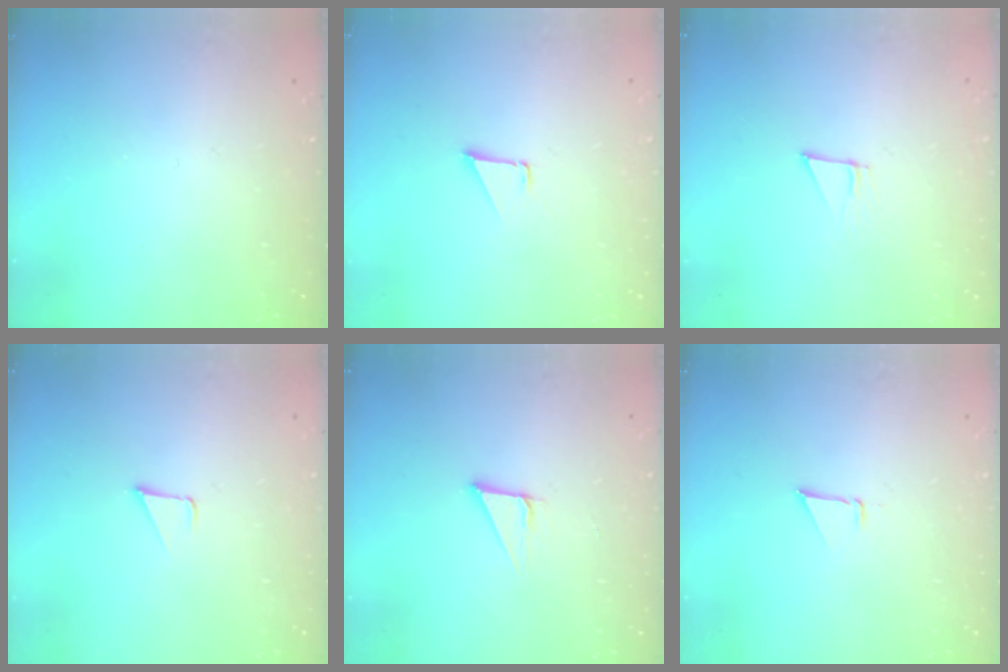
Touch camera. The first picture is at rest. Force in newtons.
{"total": 1.1, "press": 1.1, "slide": 0.1}
{"total": 4.9, "press": 4.9, "slide": 0.3}
{"total": 1.7, "press": 1.7, "slide": 0.1}
{"total": 2.8, "press": 2.8, "slide": 0.2}
{"total": 1.9, "press": 1.9, "slide": 0.0}